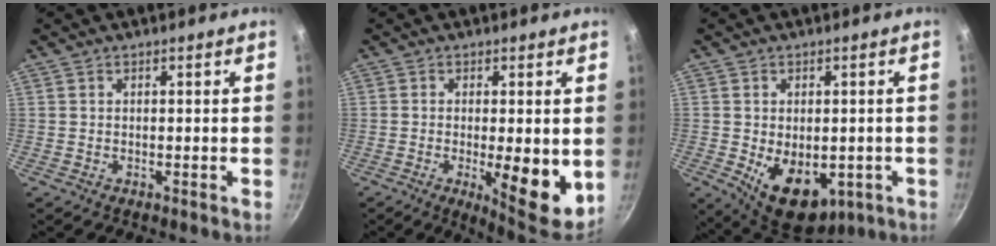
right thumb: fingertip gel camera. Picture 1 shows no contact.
{"total": 10.9, "force": [-1.5, 3.2, 10.4], "torque": [-0.130, -0.018, -0.012]}
{"total": 12.8, "force": [-3.1, 8.1, 9.4], "torque": [-0.107, -0.012, -0.023]}